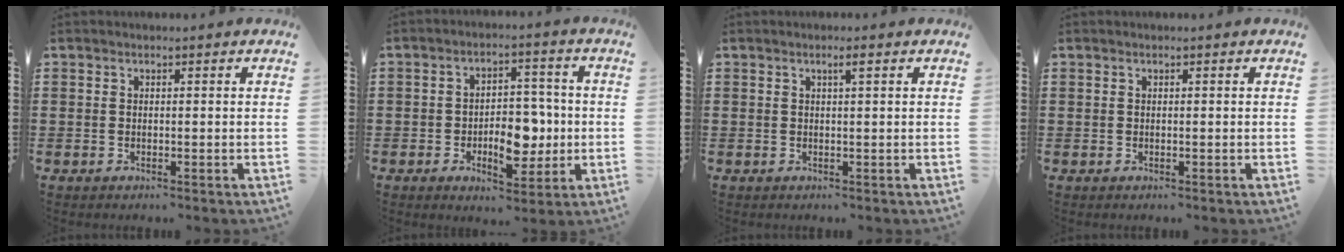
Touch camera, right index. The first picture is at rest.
{"total": 8.0, "force": [-1.8, 4.6, 6.3], "torque": [-0.085, 0.003, -0.034]}
{"total": 1.4, "force": [0.6, 0.1, 1.2], "torque": [-0.024, 0.002, 0.009]}
{"total": 0.0}